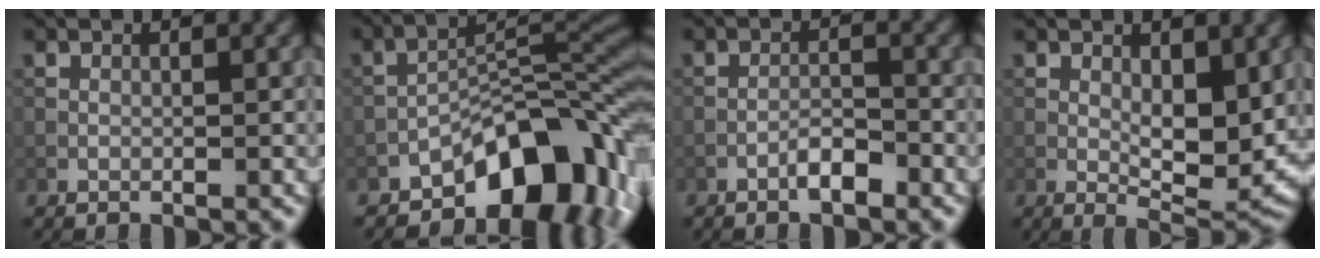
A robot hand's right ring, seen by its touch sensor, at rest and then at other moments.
{"total": 10.8, "force": [-6.1, 5.1, 7.3], "torque": [-0.082, 0.012, -0.113]}
{"total": 2.0, "force": [-1.4, 0.5, 1.4], "torque": [-0.022, 0.007, -0.027]}
{"total": 5.8, "force": [0.5, 2.6, 5.1], "torque": [-0.085, -0.016, 0.015]}